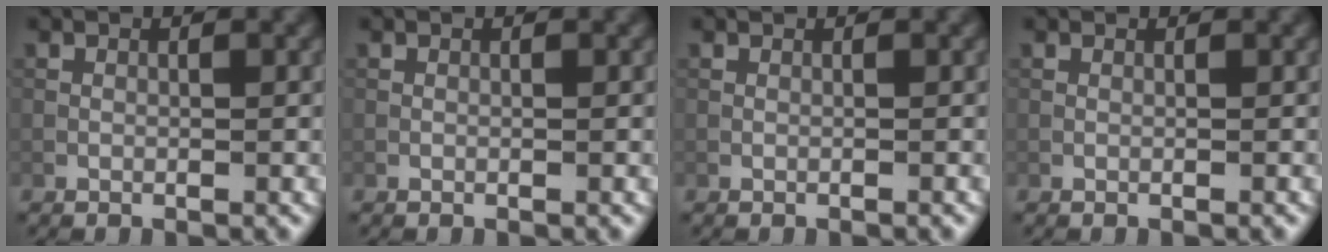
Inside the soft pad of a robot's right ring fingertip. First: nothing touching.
{"total": 0.0}
{"total": 0.0}
{"total": 0.6, "force": [0.6, 0.1, 0.2], "torque": [-0.008, -0.003, 0.001]}